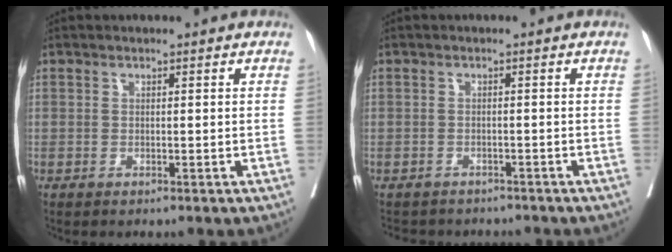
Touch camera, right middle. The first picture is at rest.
{"total": 5.7, "force": [-5.0, 2.8, 0.4], "torque": [-0.005, -0.002, -0.065]}